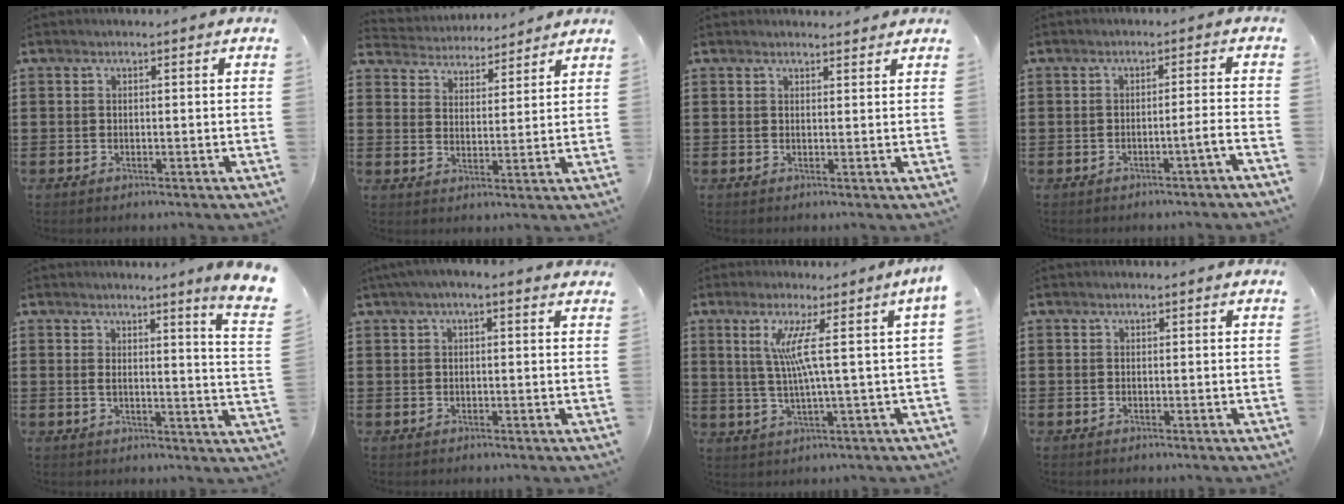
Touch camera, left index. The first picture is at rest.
{"total": 4.1, "force": [4.1, 0.5, -0.5], "torque": [-0.013, -0.025, 0.070]}
{"total": 1.3, "force": [1.3, 0.2, -0.1], "torque": [-0.003, 0.001, 0.026]}
{"total": 2.6, "force": [-1.9, -0.7, 1.6], "torque": [-0.026, -0.003, -0.039]}
{"total": 3.7, "force": [2.7, -1.1, 2.3], "torque": [-0.058, -0.029, 0.039]}
{"total": 2.0, "force": [1.1, 0.3, 1.6], "torque": [-0.033, 0.003, 0.019]}
{"total": 6.9, "force": [1.7, -0.6, 6.6], "torque": [-0.135, -0.007, 0.022]}
{"total": 0.0}